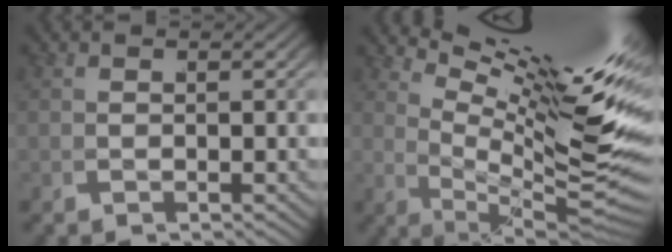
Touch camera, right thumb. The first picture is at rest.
{"total": 11.2, "force": [4.0, 3.6, 9.9], "torque": [-0.134, -0.005, 0.059]}